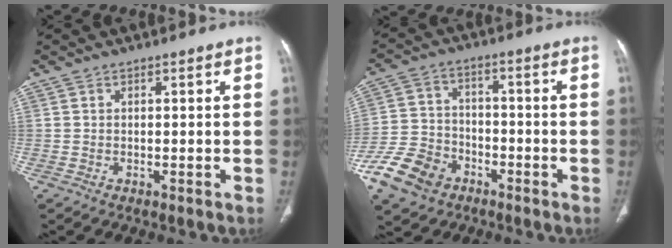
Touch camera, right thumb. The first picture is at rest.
{"total": 11.6, "force": [-6.6, 8.2, 4.8], "torque": [-0.083, 0.033, -0.125]}